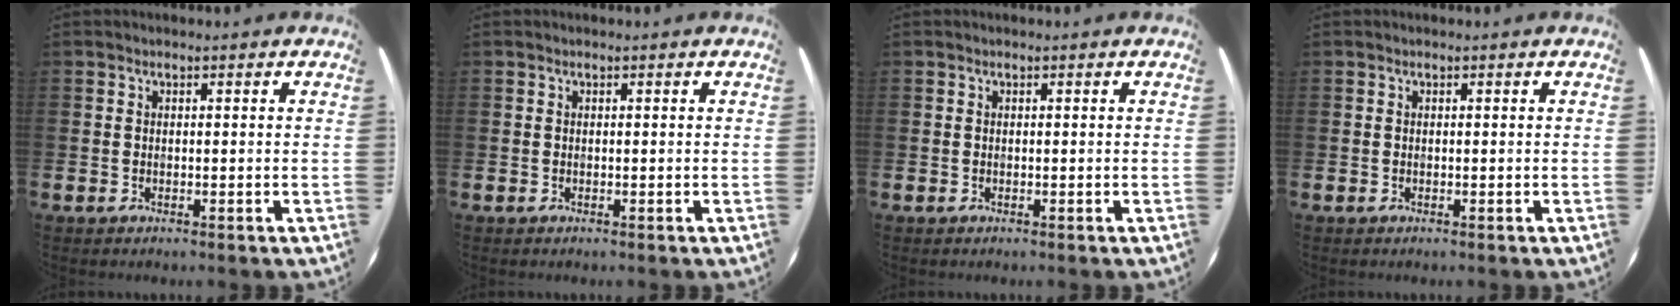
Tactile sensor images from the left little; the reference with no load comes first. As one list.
[{"total": 0.0}, {"total": 0.0}, {"total": 0.0}]